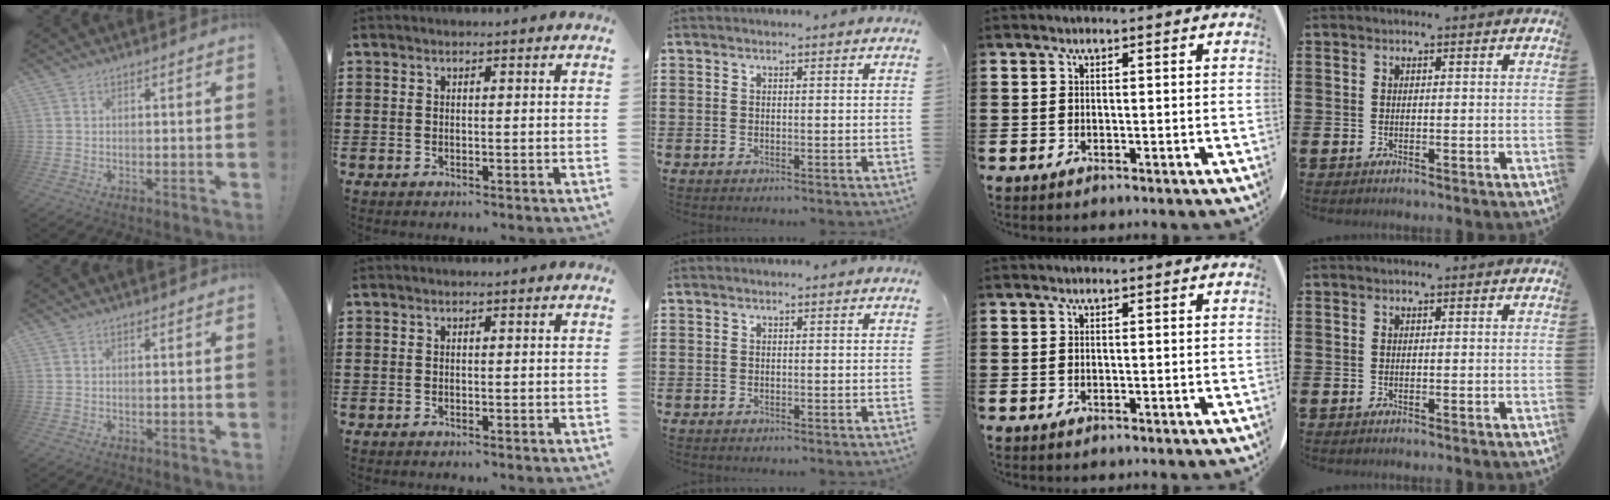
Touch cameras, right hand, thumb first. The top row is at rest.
{}